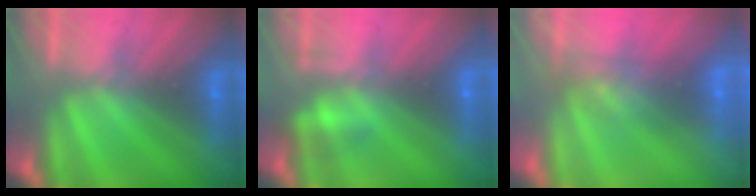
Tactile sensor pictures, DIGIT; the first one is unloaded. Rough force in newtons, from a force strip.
{"total": 2.1}
{"total": 2.8}